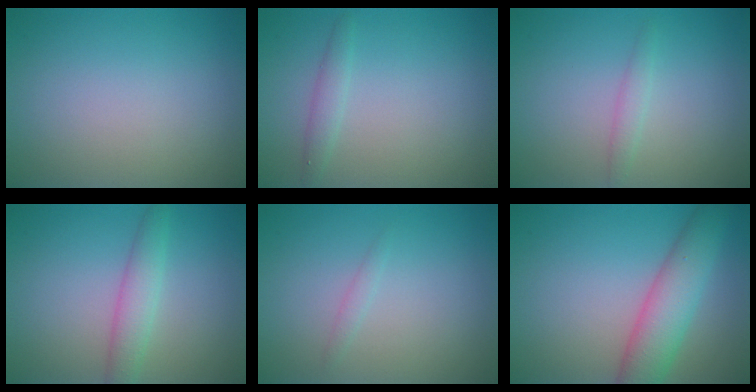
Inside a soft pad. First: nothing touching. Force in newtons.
{"total": 1.3, "press": 1.3, "slide": 0.1}
{"total": 1.0, "press": 1.0, "slide": 0.1}
{"total": 2.6, "press": 2.6, "slide": 0.0}
{"total": 0.7, "press": 0.7, "slide": 0.0}
{"total": 5.5, "press": 5.5, "slide": 0.3}